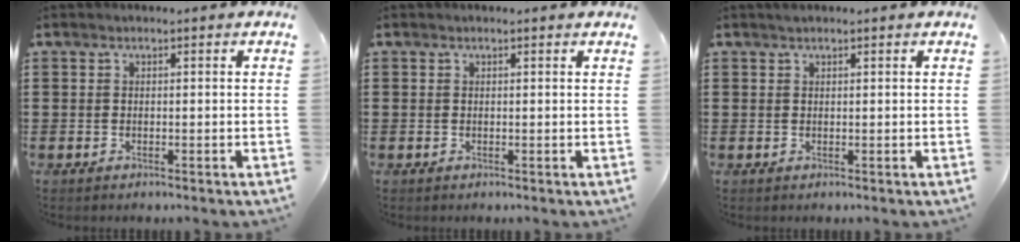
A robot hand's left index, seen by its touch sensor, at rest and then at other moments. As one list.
[{"total": 0.0}, {"total": 0.5, "force": [0.4, 0.1, 0.3], "torque": [-0.006, 0.000, 0.009]}]